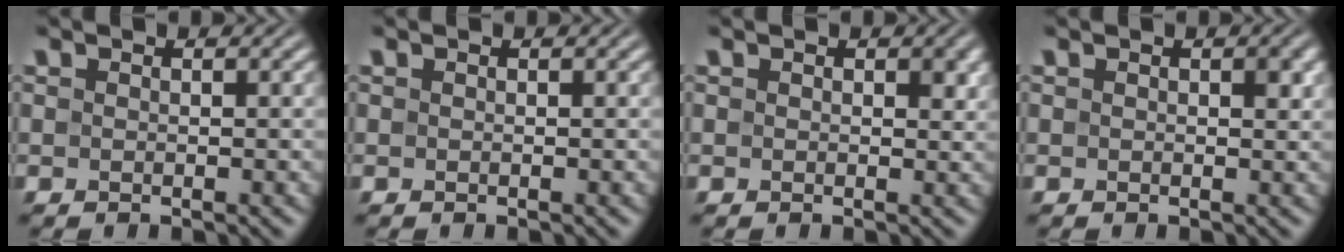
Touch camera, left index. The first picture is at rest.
{"total": 0.0}
{"total": 1.5, "force": [0.6, 0.9, 1.1], "torque": [-0.008, -0.002, 0.007]}
{"total": 1.1, "force": [0.3, 0.6, 0.9], "torque": [-0.010, -0.002, 0.004]}